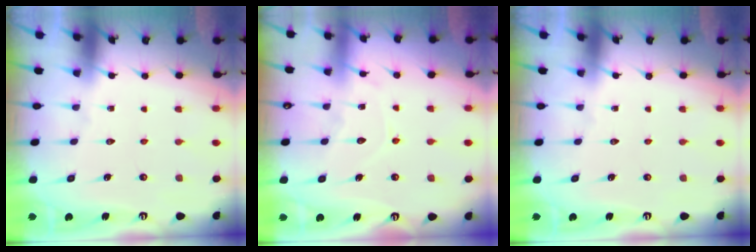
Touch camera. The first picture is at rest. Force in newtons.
{"total": 7.6, "press": 7.5, "slide": 0.8}
{"total": 0.0}